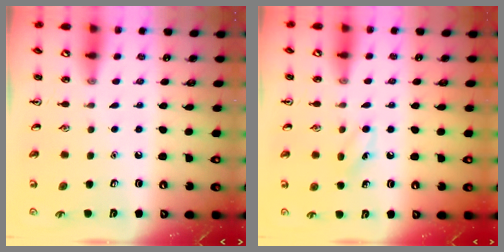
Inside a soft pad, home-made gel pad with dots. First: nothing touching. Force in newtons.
{"total": 4.7, "press": 4.5, "slide": 1.5}